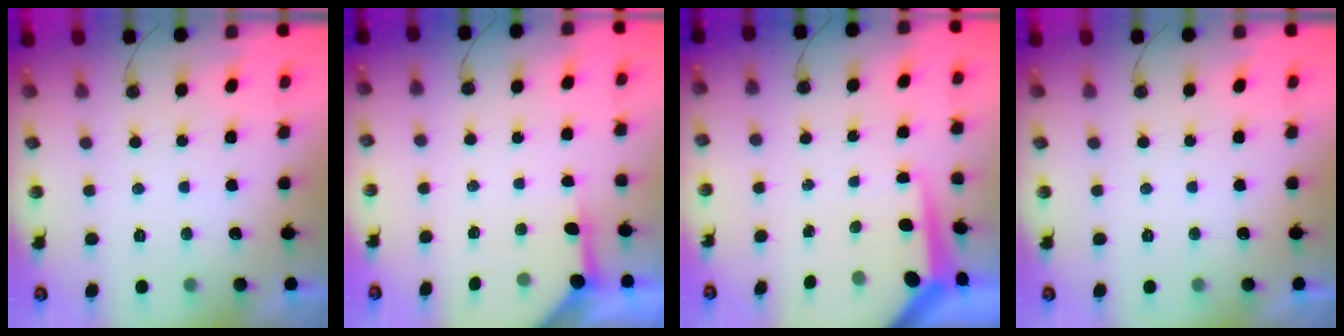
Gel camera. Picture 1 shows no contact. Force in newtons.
{"total": 4.0, "press": 4.0, "slide": 0.5}
{"total": 8.5, "press": 8.4, "slide": 0.7}
{"total": 0.0}